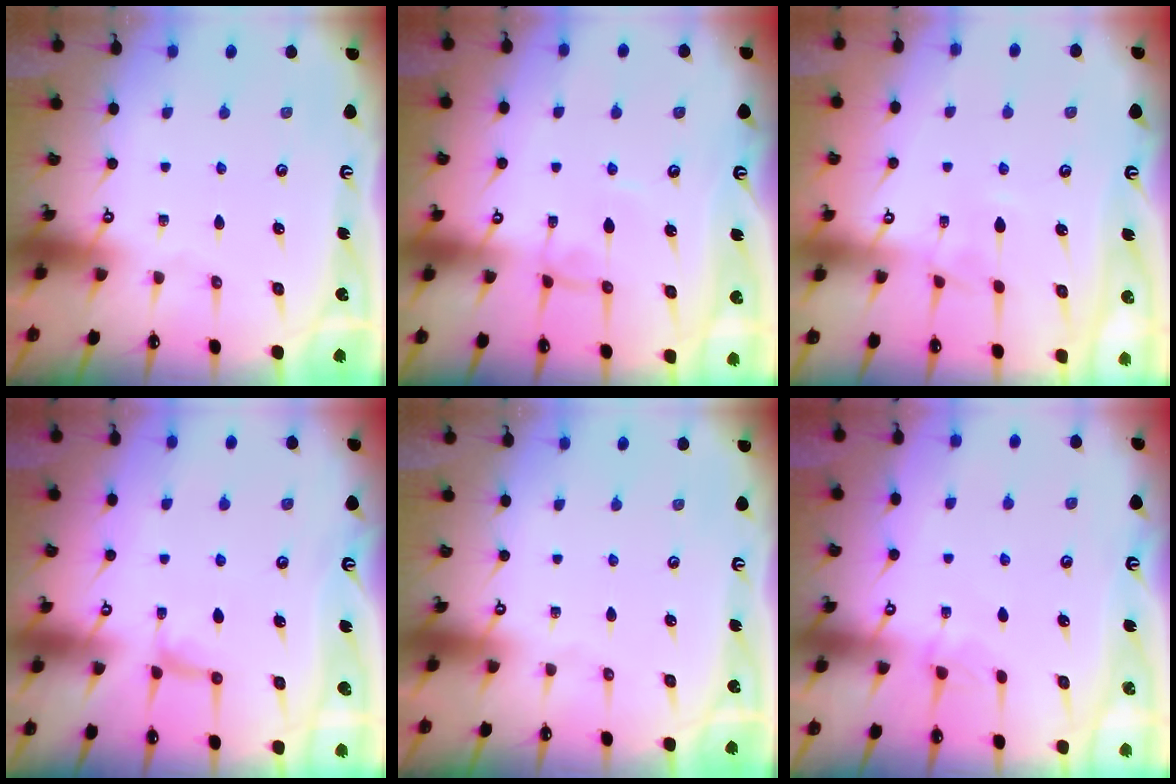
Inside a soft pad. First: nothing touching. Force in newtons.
{"total": 2.0, "press": 2.0, "slide": 0.2}
{"total": 2.0, "press": 2.0, "slide": 0.5}
{"total": 1.9, "press": 1.7, "slide": 0.8}
{"total": 0.0}
{"total": 1.8, "press": 1.8, "slide": 0.3}